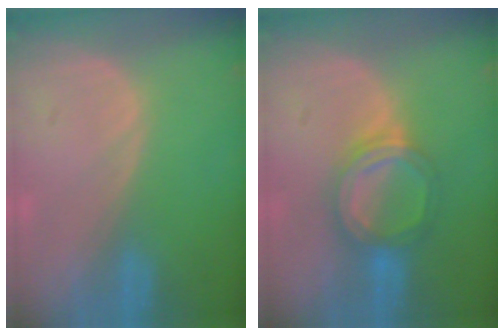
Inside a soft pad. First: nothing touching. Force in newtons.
{"total": 6.2, "press": 5.7, "slide": 2.6}